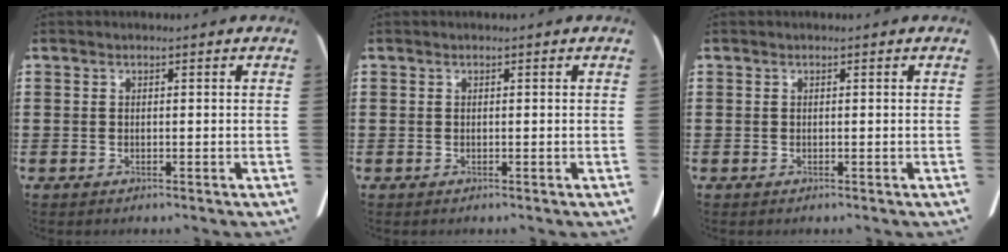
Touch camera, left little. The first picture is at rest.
{"total": 0.0}
{"total": 0.0}